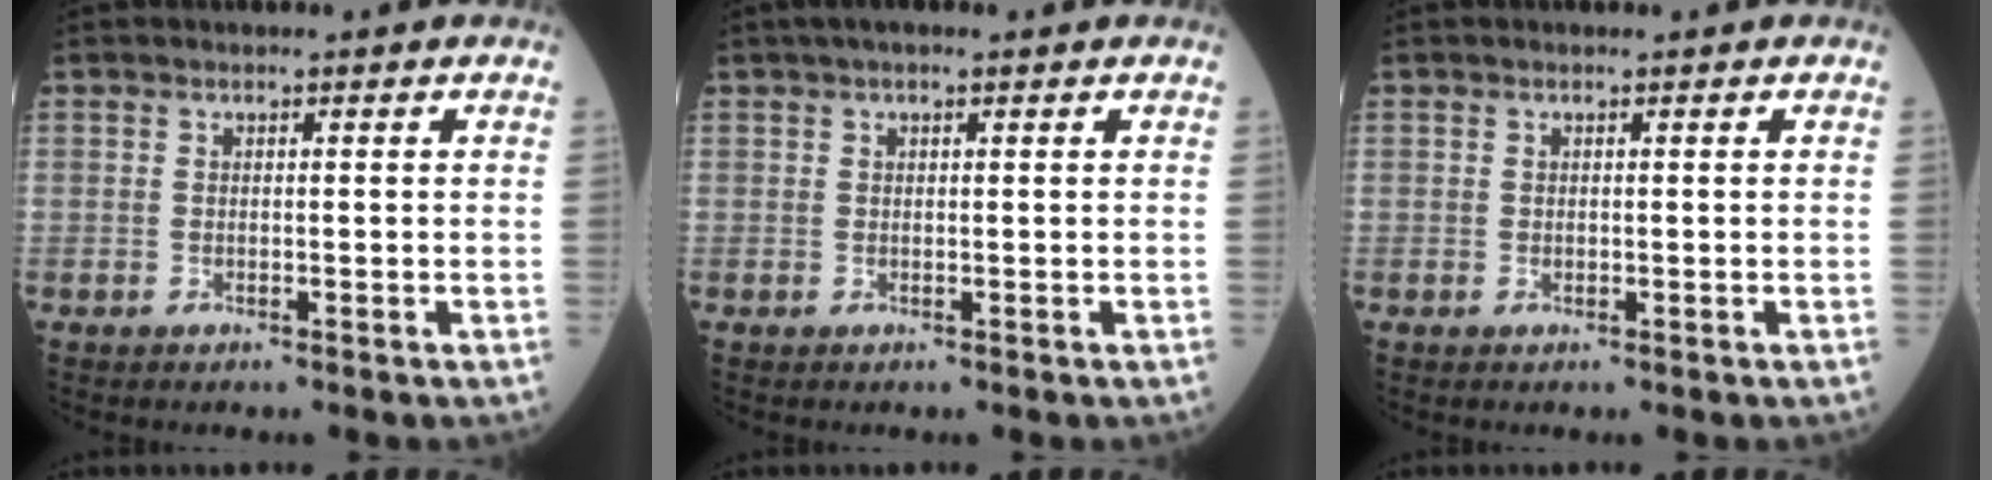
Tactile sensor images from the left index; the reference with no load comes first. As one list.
[{"total": 2.5, "force": [1.5, 0.6, 1.9], "torque": [-0.031, 0.020, 0.023]}, {"total": 0.0}]